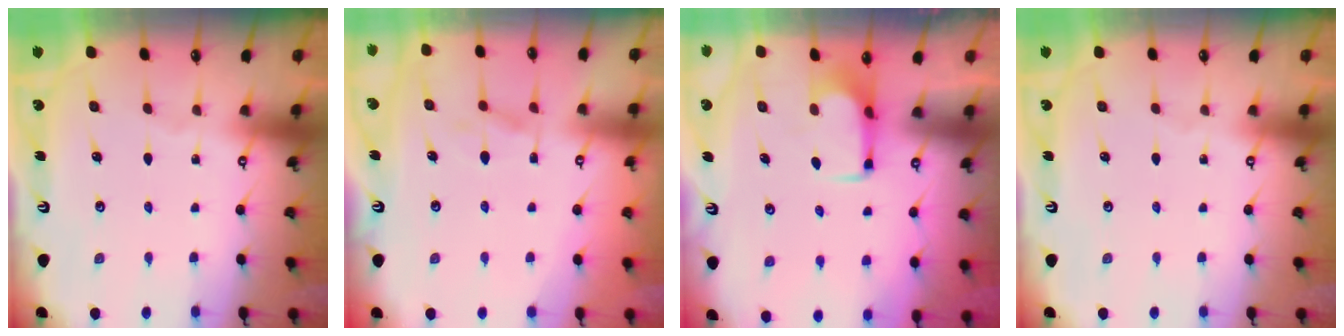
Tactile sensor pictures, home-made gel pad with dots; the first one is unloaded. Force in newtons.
{"total": 1.3, "press": 0.1, "slide": 1.3}
{"total": 2.0, "press": 2.0, "slide": 0.2}
{"total": 0.0}